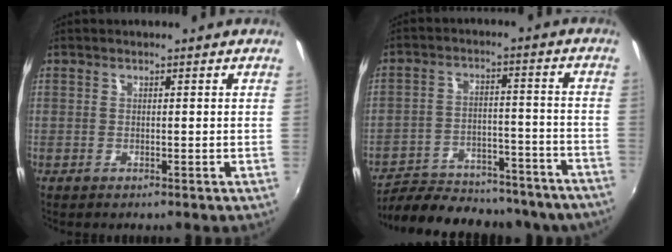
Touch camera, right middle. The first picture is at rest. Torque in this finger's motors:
{"motor_torque": [1.08, -1.06, 0.31, 0.13]}